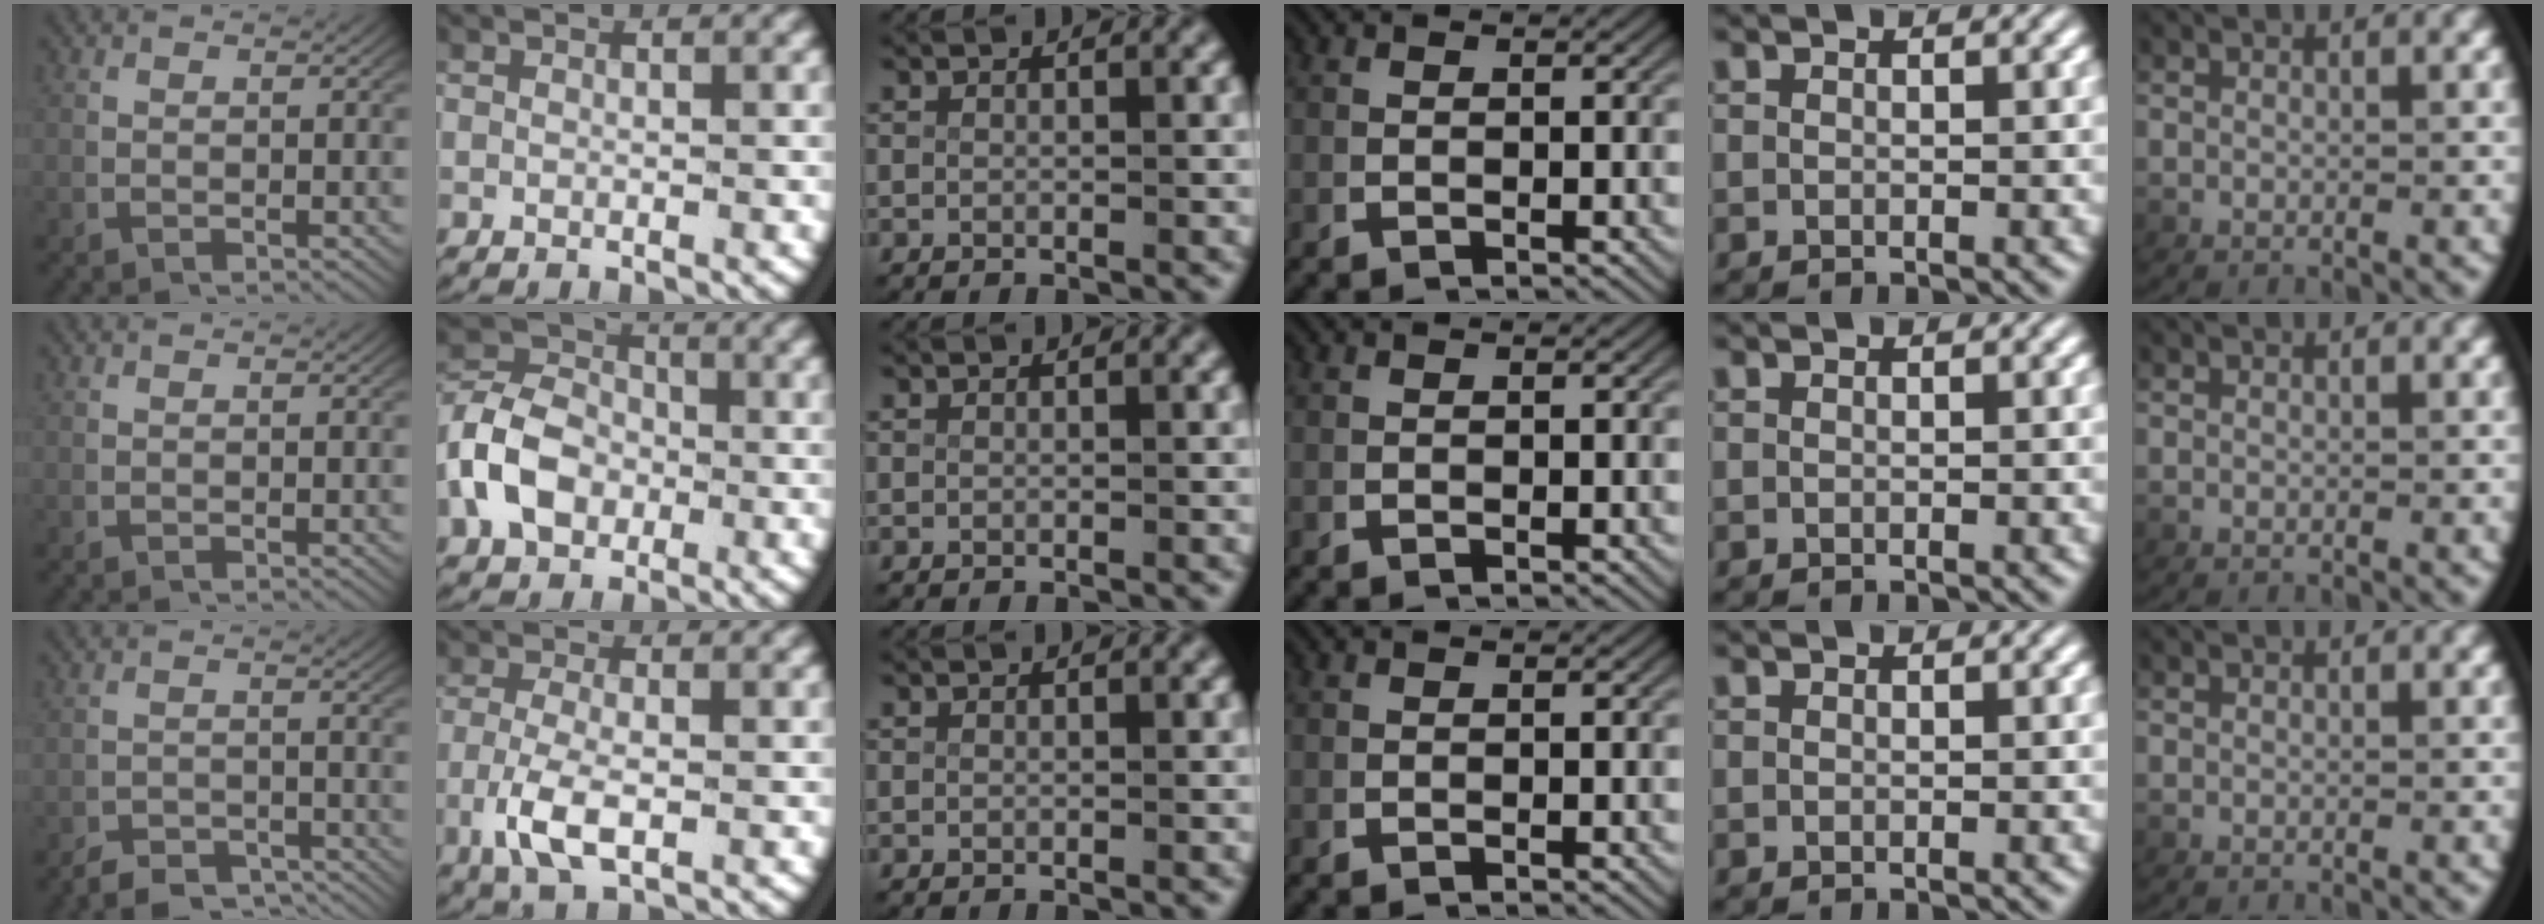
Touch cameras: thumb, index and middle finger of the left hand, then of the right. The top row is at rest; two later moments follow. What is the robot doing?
{"motion": "grasp_and_lifting", "object": "card"}